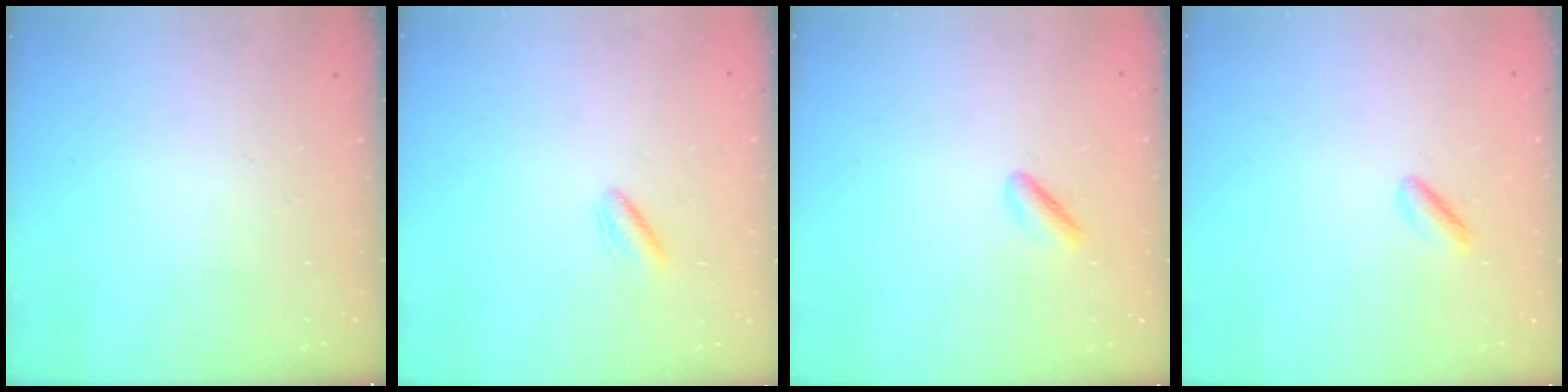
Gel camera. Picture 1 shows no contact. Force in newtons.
{"total": 2.5, "press": 2.3, "slide": 1.1}
{"total": 1.7, "press": 1.4, "slide": 1.0}
{"total": 1.1, "press": 0.8, "slide": 0.8}